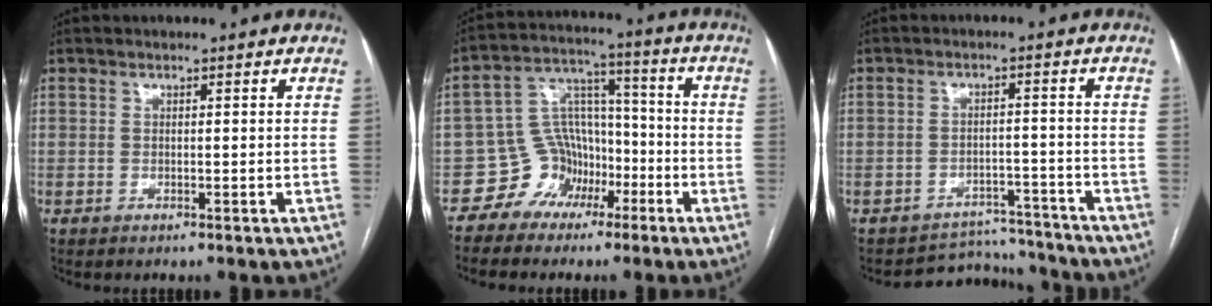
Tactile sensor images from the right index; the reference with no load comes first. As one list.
[{"total": 8.6, "force": [-4.6, 7.0, 1.9], "torque": [-0.042, 0.037, -0.074]}, {"total": 6.8, "force": [-6.3, 1.8, -1.6], "torque": [0.027, 0.029, -0.088]}]